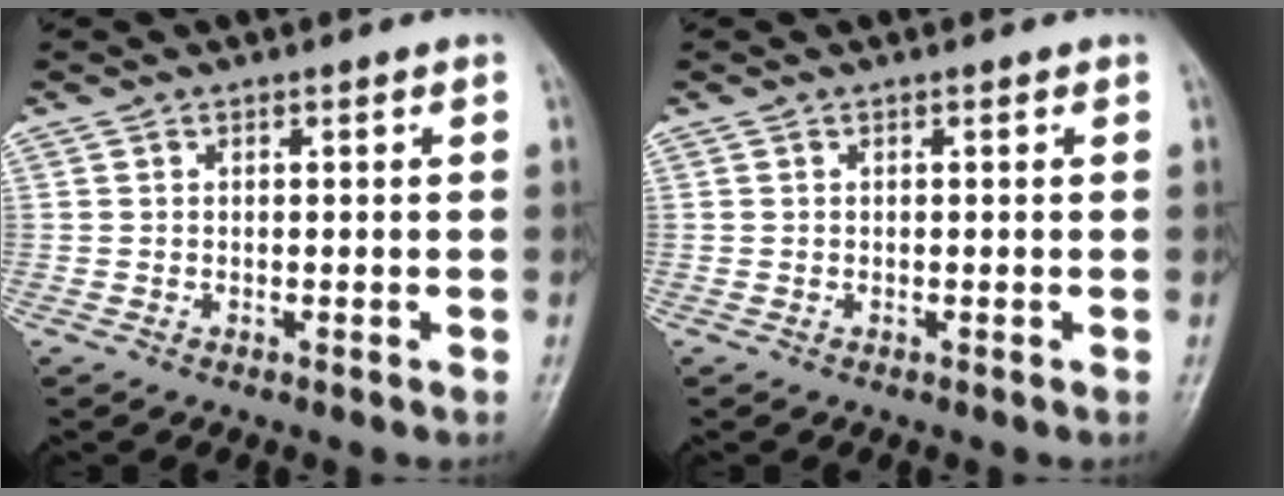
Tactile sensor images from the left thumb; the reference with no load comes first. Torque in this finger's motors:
{"motor_torque": [0.01, -0.01, -0.06, -0.07, 0.00]}